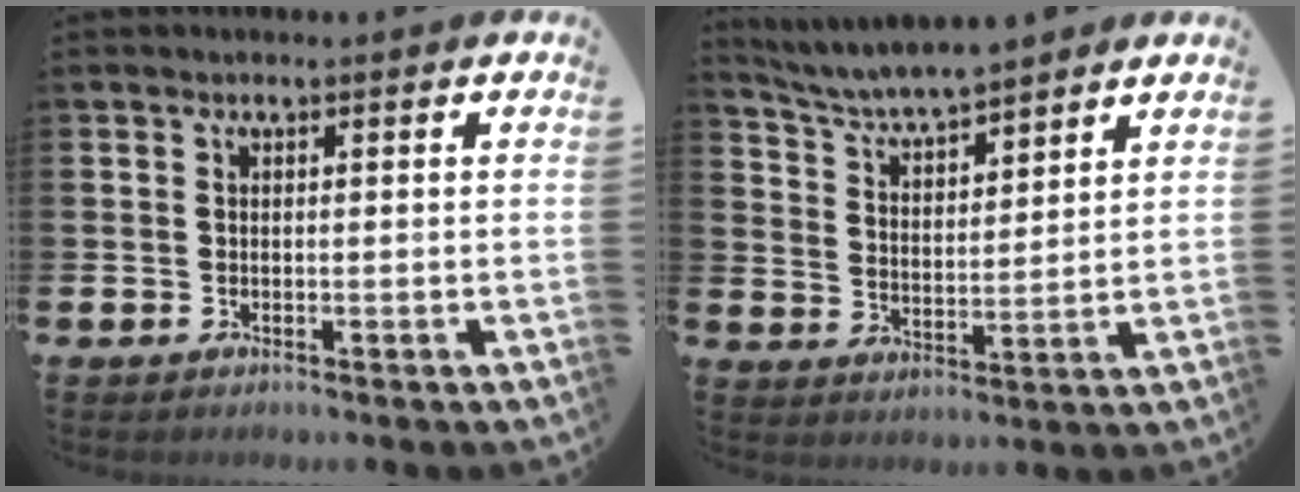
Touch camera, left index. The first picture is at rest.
{"total": 5.8, "force": [5.7, 0.4, 1.3], "torque": [-0.052, -0.036, 0.099]}